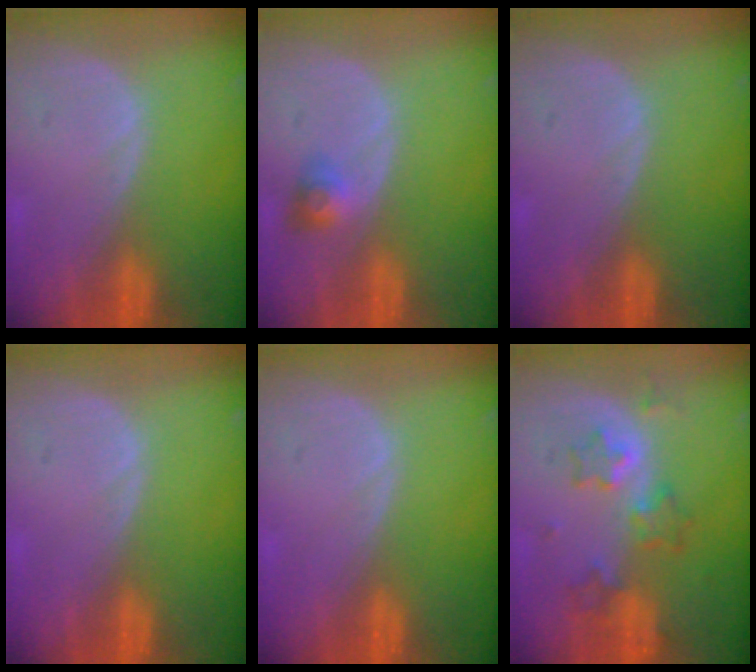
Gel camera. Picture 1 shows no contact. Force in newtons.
{"total": 2.9, "press": 2.7, "slide": 1.2}
{"total": 0.0}
{"total": 0.0}
{"total": 0.0}
{"total": 6.1, "press": 5.8, "slide": 1.9}